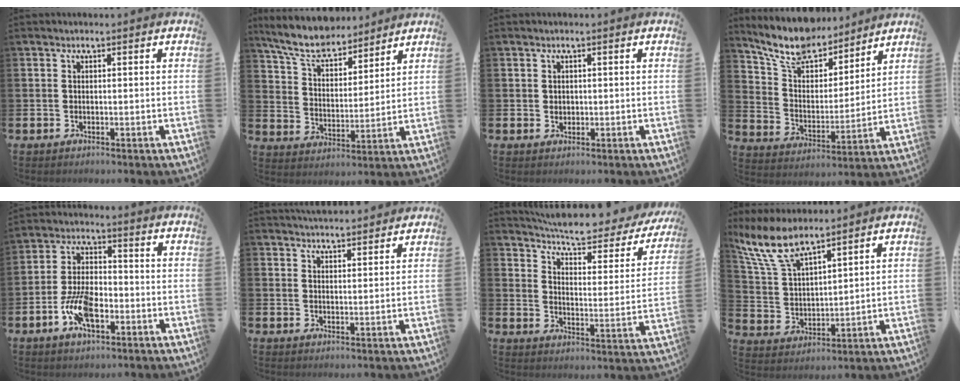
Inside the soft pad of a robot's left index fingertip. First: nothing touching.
{"total": 7.9, "force": [7.2, 2.0, 2.4], "torque": [-0.082, -0.039, 0.130]}
{"total": 1.1, "force": [0.7, 0.8, 0.4], "torque": [0.004, 0.000, 0.010]}
{"total": 10.5, "force": [9.5, 3.6, 2.5], "torque": [-0.084, -0.064, 0.174]}
{"total": 7.5, "force": [-2.9, 3.6, 6.0], "torque": [-0.128, 0.007, -0.054]}
{"total": 3.5, "force": [3.5, 0.1, 0.1], "torque": [-0.005, -0.019, 0.064]}
{"total": 6.9, "force": [6.2, 1.0, 2.7], "torque": [-0.074, -0.048, 0.102]}
{"total": 8.2, "force": [7.1, 2.1, 3.6], "torque": [-0.100, -0.023, 0.131]}